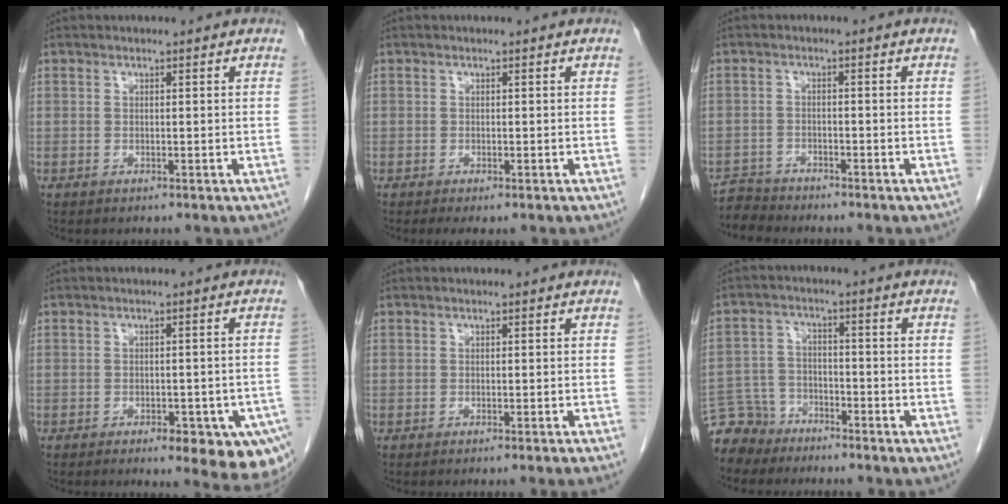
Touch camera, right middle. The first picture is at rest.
{"total": 1.4, "force": [-0.9, 0.5, 0.9], "torque": [-0.010, -0.002, -0.009]}
{"total": 3.2, "force": [-3.0, 0.2, -0.9], "torque": [0.024, -0.012, -0.056]}
{"total": 11.4, "force": [-6.8, 4.1, 8.1], "torque": [-0.057, 0.005, -0.080]}
{"total": 1.9, "force": [-1.5, -0.7, 0.9], "torque": [-0.004, 0.009, -0.022]}
{"total": 6.9, "force": [-6.0, 3.3, -0.4], "torque": [0.009, 0.003, -0.117]}